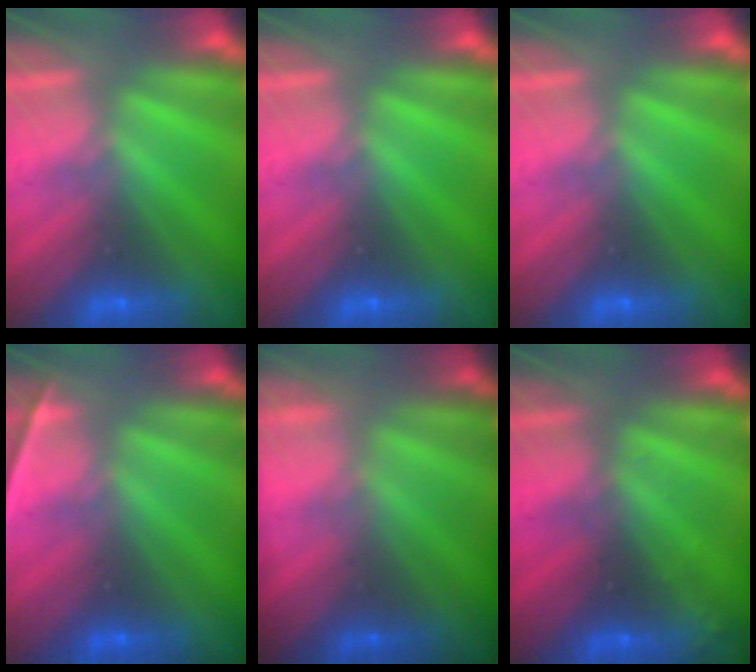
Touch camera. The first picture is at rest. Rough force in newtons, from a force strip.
{"total": 0.0}
{"total": 0.0}
{"total": 2.2}
{"total": 1.8}
{"total": 2.7}